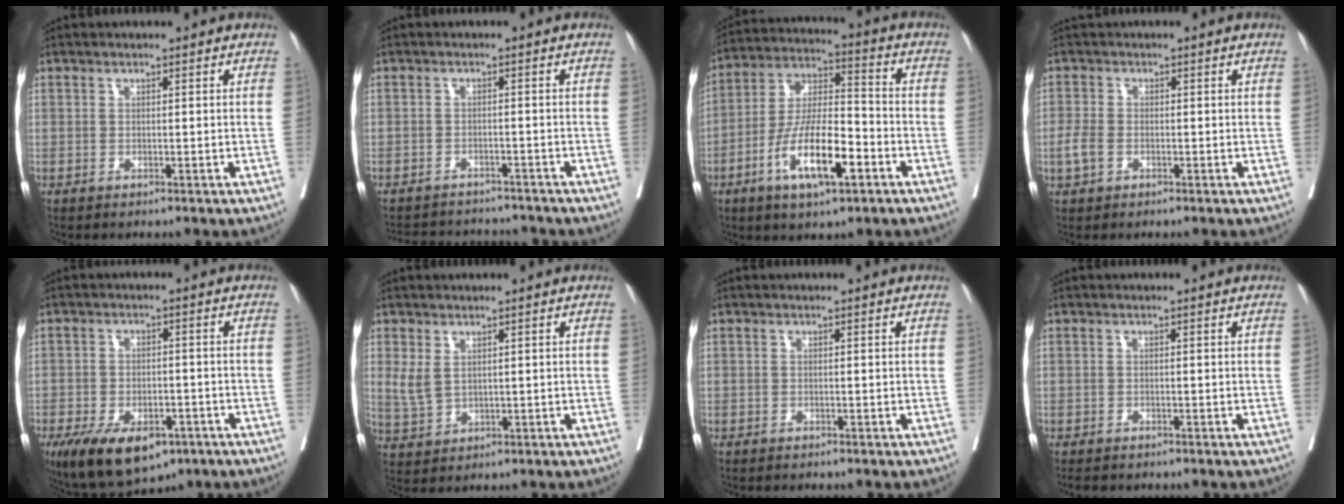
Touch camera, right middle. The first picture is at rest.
{"total": 9.2, "force": [-8.8, 1.9, 1.7], "torque": [-0.026, 0.012, -0.112]}
{"total": 13.2, "force": [-5.6, 3.4, 11.5], "torque": [-0.223, -0.003, -0.102]}
{"total": 2.3, "force": [-0.5, 1.5, 1.6], "torque": [-0.045, -0.003, -0.012]}
{"total": 12.4, "force": [-7.5, 6.1, 7.8], "torque": [-0.134, -0.007, -0.110]}
{"total": 3.4, "force": [1.2, 1.9, 2.5], "torque": [-0.062, 0.001, 0.036]}
{"total": 0.0}
{"total": 1.8, "force": [-1.5, 0.7, 0.6], "torque": [-0.014, -0.006, -0.021]}